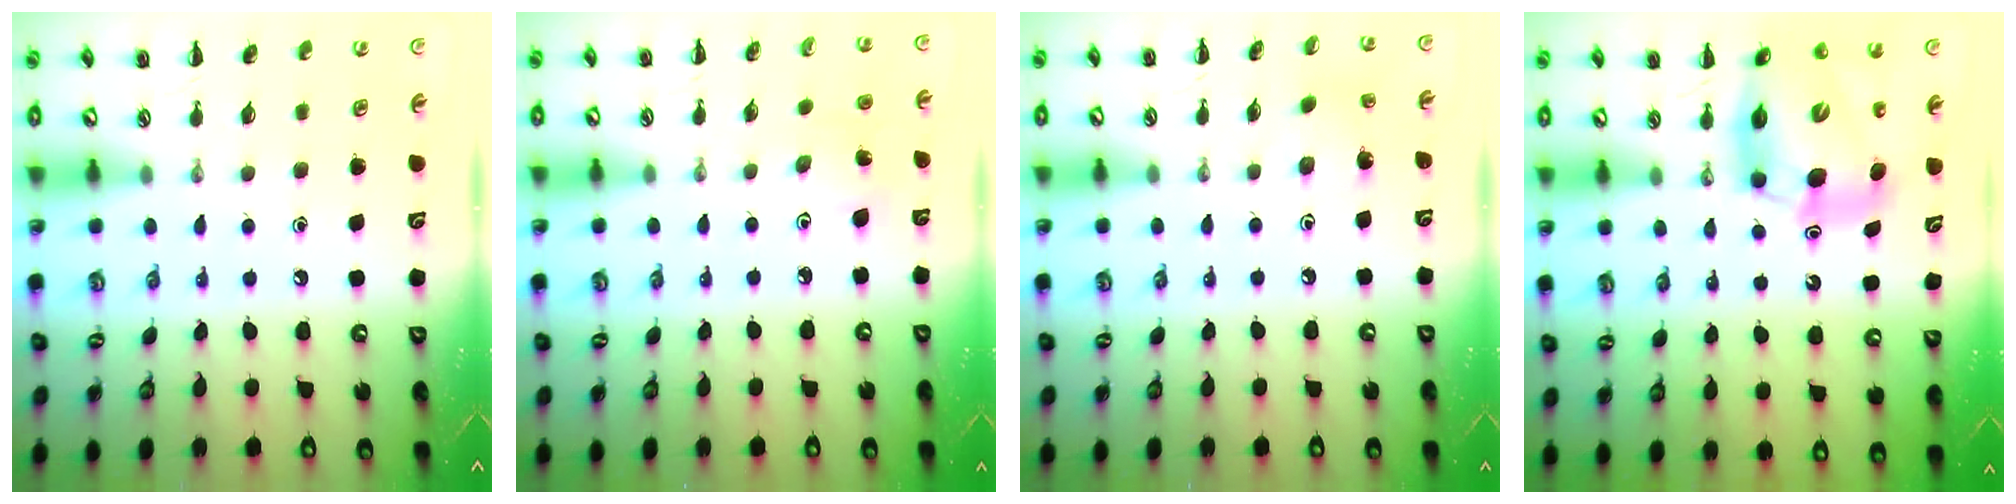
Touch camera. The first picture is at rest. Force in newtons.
{"total": 3.6, "press": 3.5, "slide": 1.0}
{"total": 1.7, "press": 1.5, "slide": 0.6}
{"total": 12.9, "press": 12.4, "slide": 3.6}